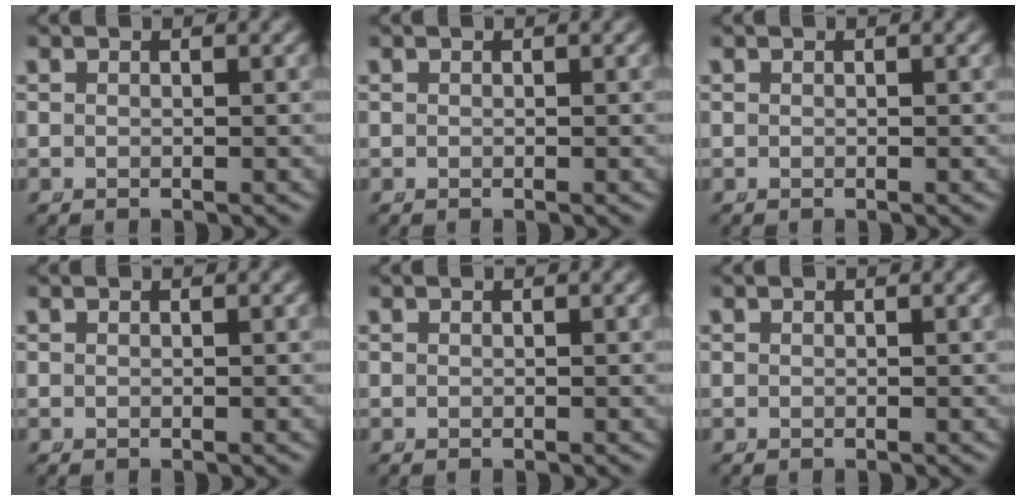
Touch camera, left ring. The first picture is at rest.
{"total": 0.0}
{"total": 0.0}
{"total": 0.0}
{"total": 0.0}
{"total": 0.0}